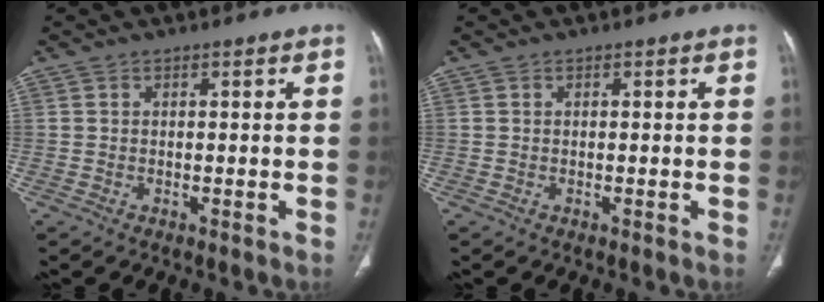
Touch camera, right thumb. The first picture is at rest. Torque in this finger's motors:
{"motor_torque": [-0.01, 0.01, -0.17, -0.17, 0.01]}